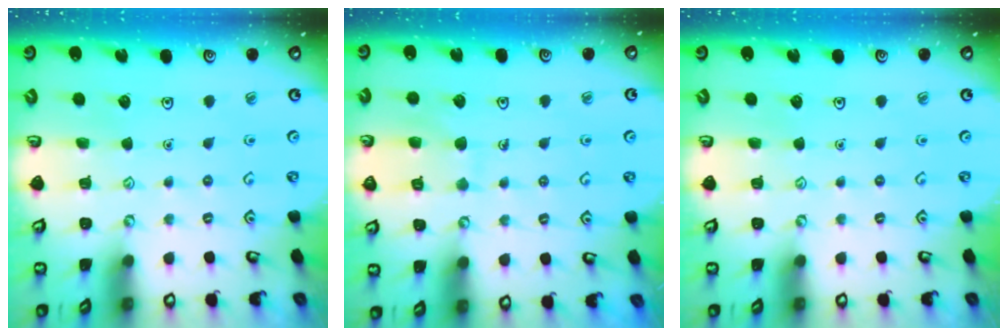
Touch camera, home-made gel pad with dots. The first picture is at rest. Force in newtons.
{"total": 7.2, "press": 7.2, "slide": 0.5}
{"total": 0.0}